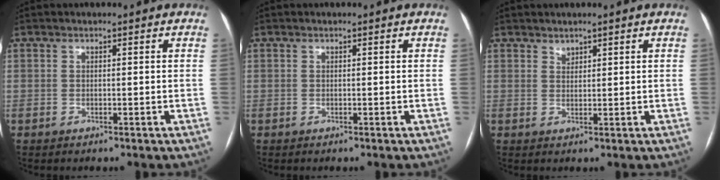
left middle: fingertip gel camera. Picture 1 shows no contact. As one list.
[{"total": 0.0}, {"total": 1.1, "force": [1.0, 0.5, 0.2], "torque": [-0.001, -0.001, 0.017]}]